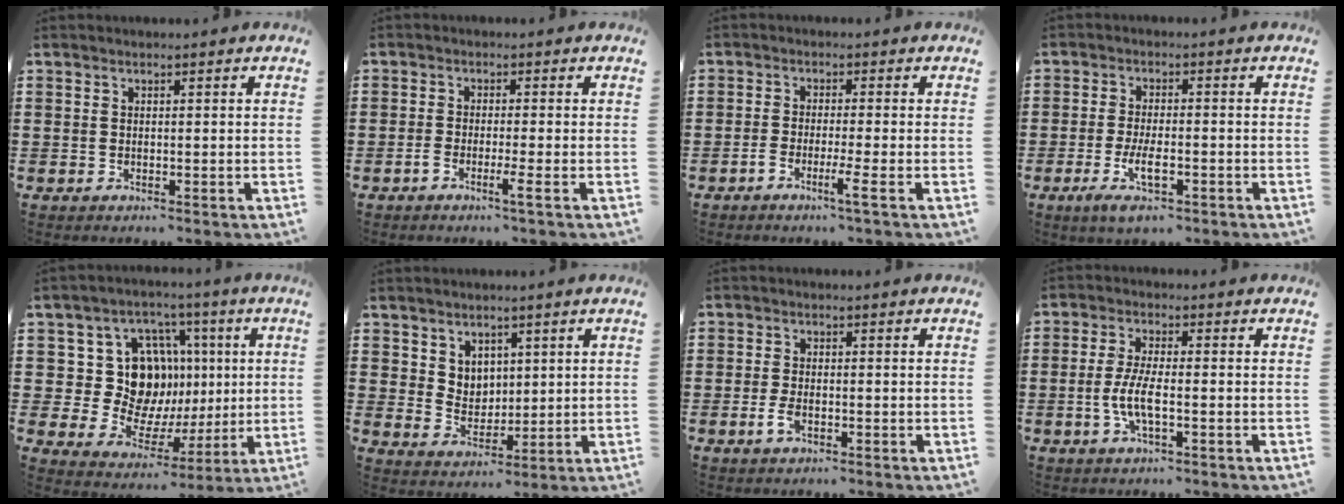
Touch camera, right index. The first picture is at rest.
{"total": 2.5, "force": [-1.4, 0.1, 2.1], "torque": [-0.043, -0.005, -0.028]}
{"total": 3.1, "force": [-1.8, -0.1, 2.6], "torque": [-0.050, -0.006, -0.035]}
{"total": 5.8, "force": [-2.4, 1.8, 4.9], "torque": [-0.107, -0.009, -0.046]}
{"total": 12.9, "force": [2.5, 11.4, 5.6], "torque": [-0.107, -0.011, 0.060]}
{"total": 4.7, "force": [3.0, 3.5, 0.4], "torque": [-0.019, 0.003, 0.055]}
{"total": 2.3, "force": [-0.8, 1.0, 1.8], "torque": [-0.051, -0.004, -0.020]}
{"total": 5.4, "force": [-1.6, 1.3, 5.0], "torque": [-0.114, -0.007, -0.037]}